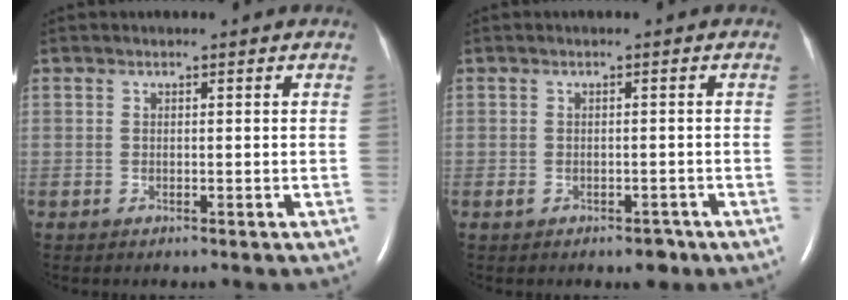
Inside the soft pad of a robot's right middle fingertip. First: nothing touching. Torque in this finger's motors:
{"motor_torque": [-0.09, 0.00, 0.06, 0.01]}